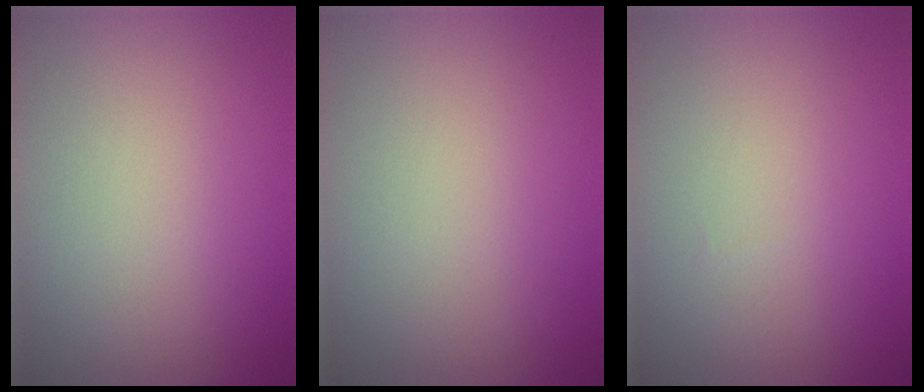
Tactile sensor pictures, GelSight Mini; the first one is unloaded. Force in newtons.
{"total": 0.0}
{"total": 0.0}